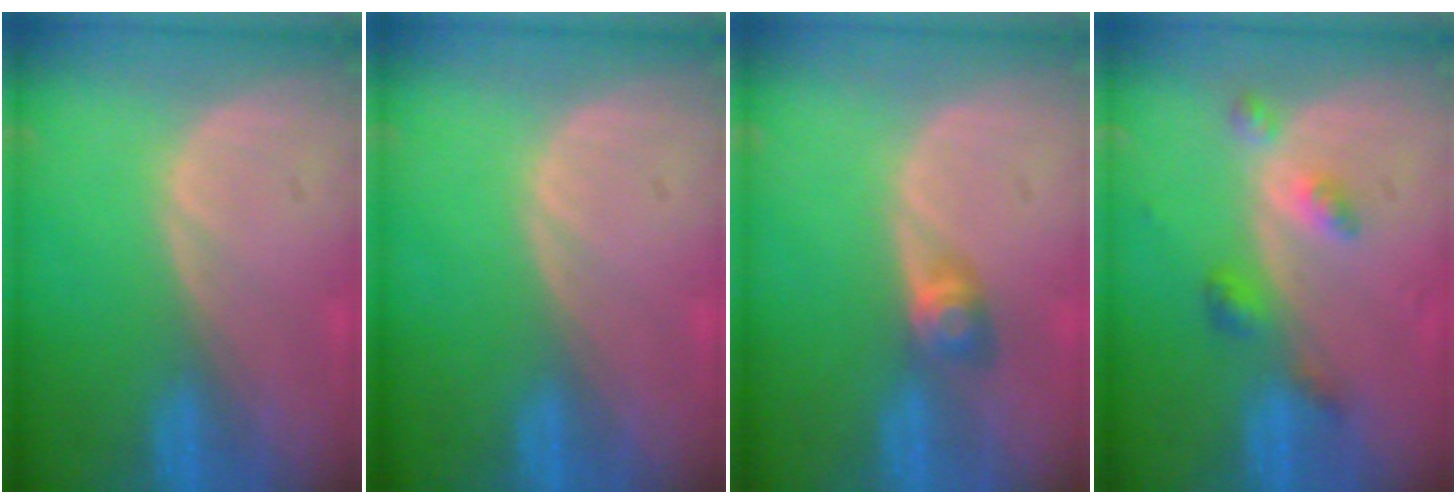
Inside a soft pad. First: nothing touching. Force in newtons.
{"total": 0.0}
{"total": 2.9, "press": 2.6, "slide": 1.4}
{"total": 4.2, "press": 3.9, "slide": 1.6}